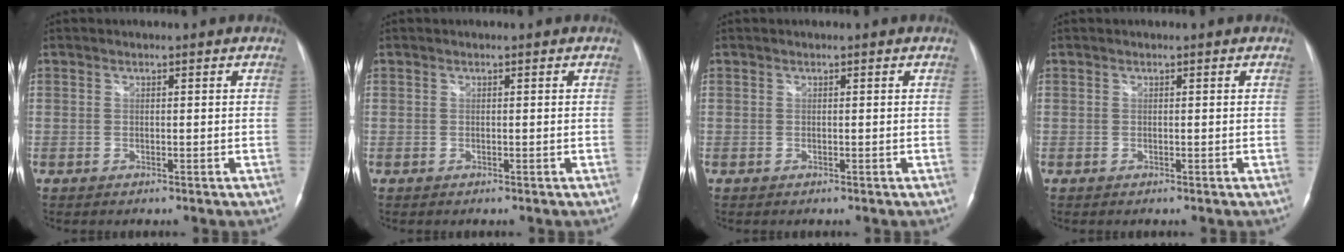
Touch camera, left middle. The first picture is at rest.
{"total": 0.0}
{"total": 0.0}
{"total": 0.0}